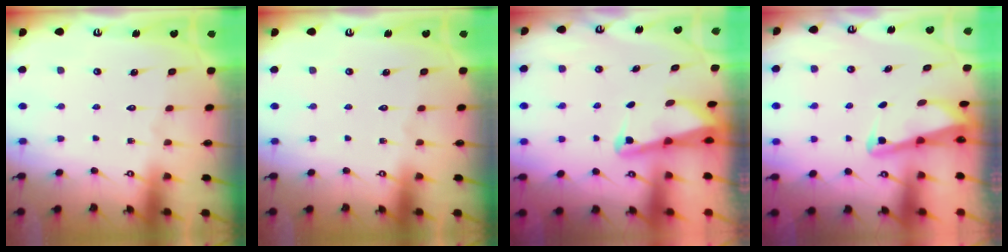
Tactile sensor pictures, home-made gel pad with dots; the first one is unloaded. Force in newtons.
{"total": 0.0}
{"total": 2.3, "press": 2.3, "slide": 0.3}
{"total": 2.9, "press": 2.9, "slide": 0.3}